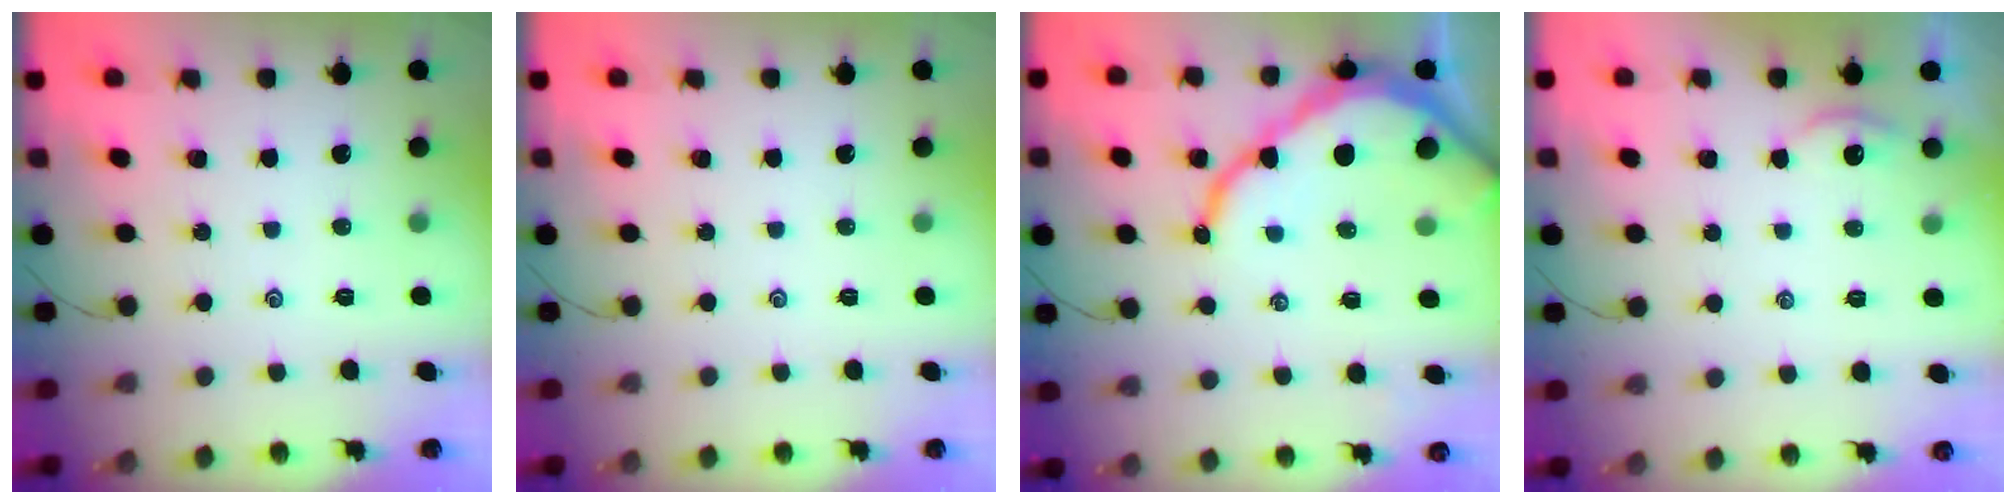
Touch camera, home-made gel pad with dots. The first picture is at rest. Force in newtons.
{"total": 0.0}
{"total": 13.8, "press": 13.7, "slide": 1.5}
{"total": 2.2, "press": 2.2, "slide": 0.3}